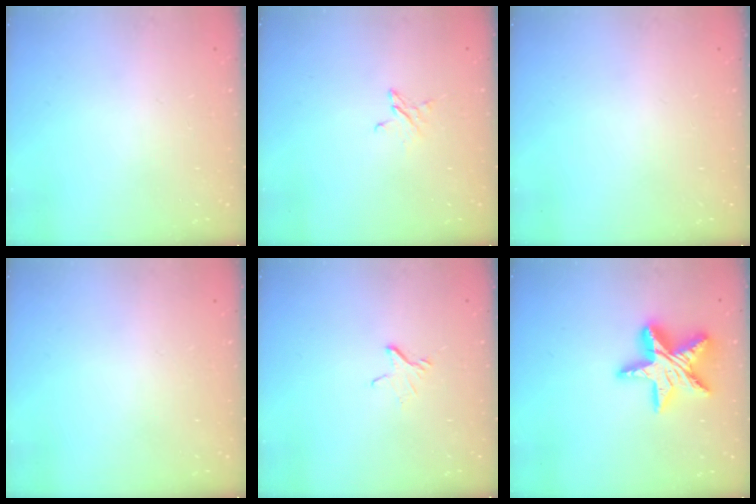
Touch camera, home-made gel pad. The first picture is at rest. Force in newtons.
{"total": 3.1, "press": 3.1, "slide": 0.2}
{"total": 0.0}
{"total": 0.0}
{"total": 3.4, "press": 3.4, "slide": 0.2}
{"total": 16.5, "press": 16.5, "slide": 1.2}